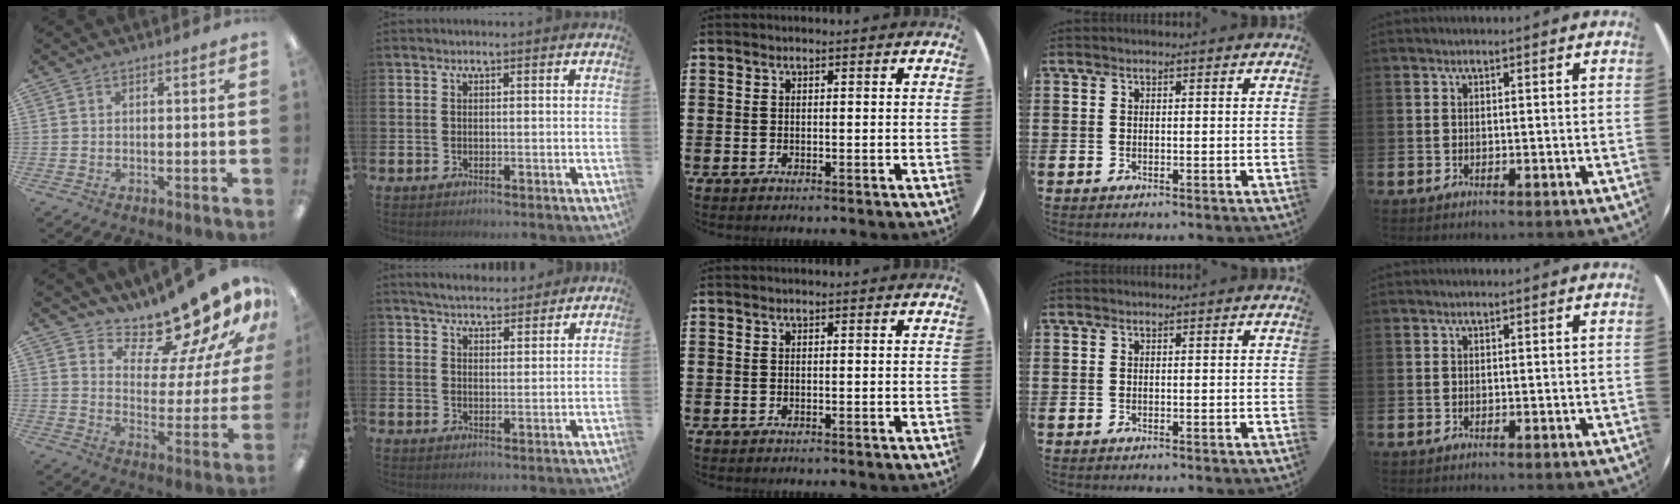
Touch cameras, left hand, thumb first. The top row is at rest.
{"thumb": {"total": 15.8, "force": [13.8, 4.5, 6.2], "torque": [-0.091, -0.115, 0.231]}, "index": {"total": 4.5, "force": [4.4, 0.8, 0.3], "torque": [-0.015, -0.021, 0.080]}}